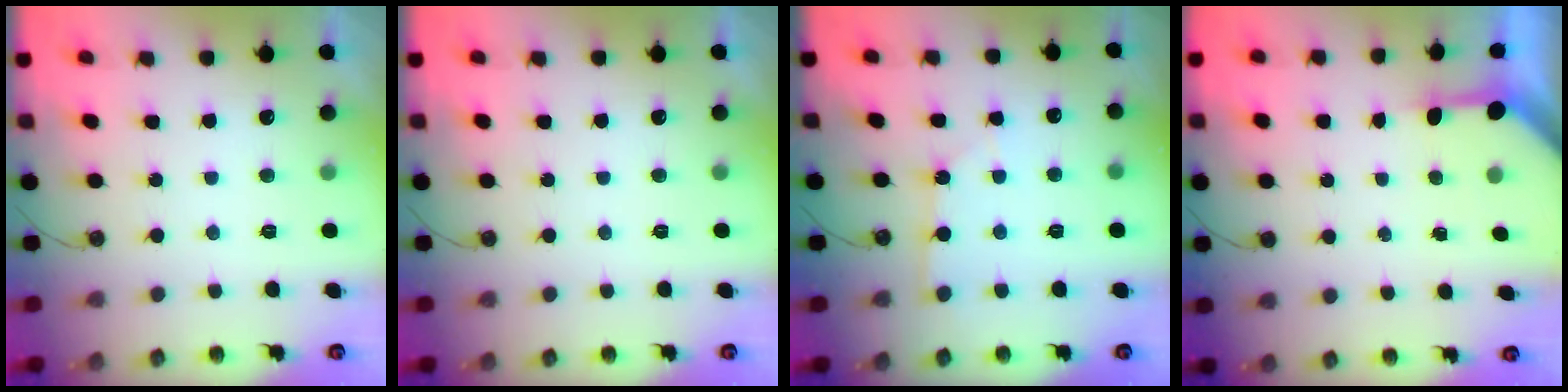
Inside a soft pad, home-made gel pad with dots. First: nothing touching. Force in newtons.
{"total": 0.0}
{"total": 2.2, "press": 2.2, "slide": 0.4}
{"total": 3.3, "press": 3.3, "slide": 0.3}